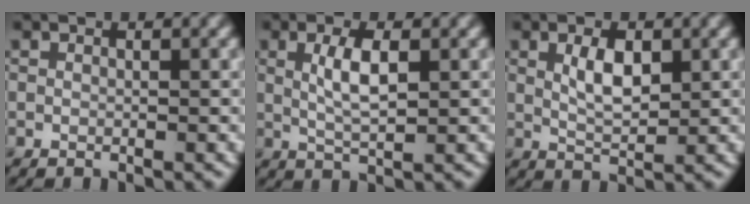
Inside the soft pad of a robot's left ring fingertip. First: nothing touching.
{"total": 3.3, "force": [0.6, 1.0, 3.0], "torque": [-0.062, 0.002, 0.012]}
{"total": 3.1, "force": [0.8, 1.5, 2.6], "torque": [-0.052, 0.001, 0.018]}